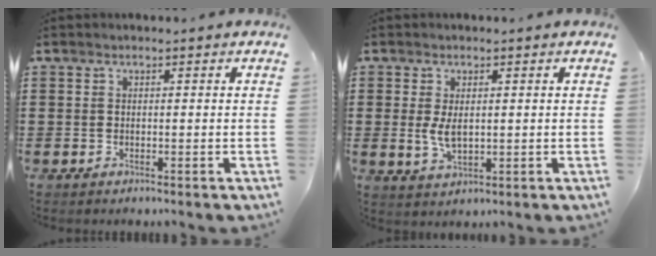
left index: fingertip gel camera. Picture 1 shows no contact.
{"total": 3.9, "force": [0.3, 1.9, 3.4], "torque": [-0.082, -0.002, 0.000]}